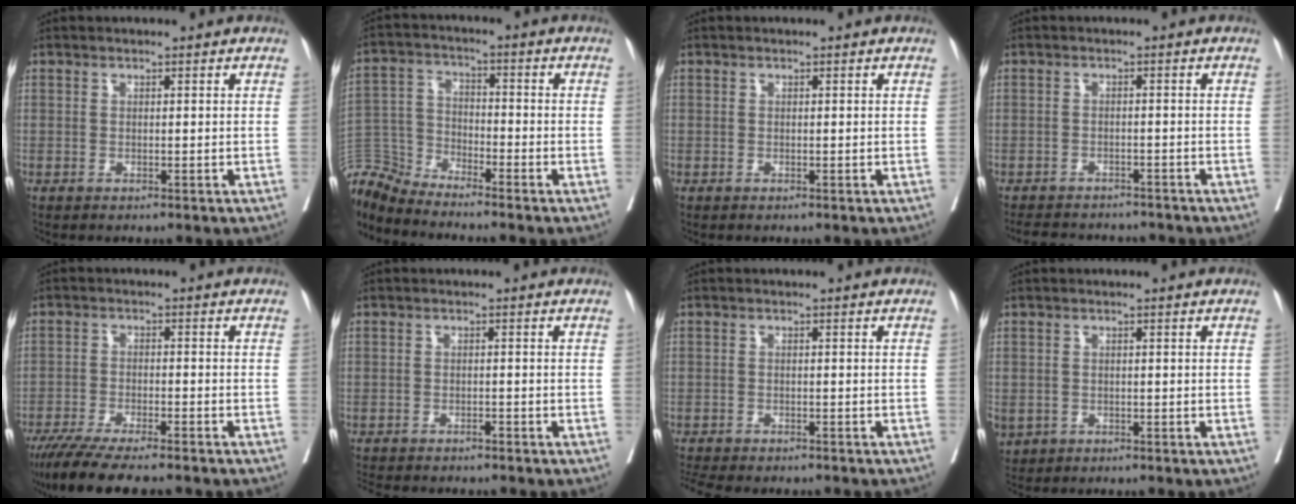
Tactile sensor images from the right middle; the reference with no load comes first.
{"total": 7.8, "force": [-7.8, -0.4, -0.5], "torque": [0.000, 0.012, -0.157]}
{"total": 0.0}
{"total": 8.2, "force": [-7.6, 2.6, 1.7], "torque": [-0.028, 0.001, -0.098]}
{"total": 12.1, "force": [-10.0, 1.4, 6.6], "torque": [-0.101, -0.028, -0.156]}
{"total": 4.5, "force": [-4.0, 1.0, 1.8], "torque": [-0.030, -0.003, -0.058]}
{"total": 8.4, "force": [-7.5, 2.0, 3.2], "torque": [-0.052, -0.004, -0.106]}
{"total": 4.6, "force": [-1.8, 3.8, 1.7], "torque": [-0.053, -0.007, -0.023]}